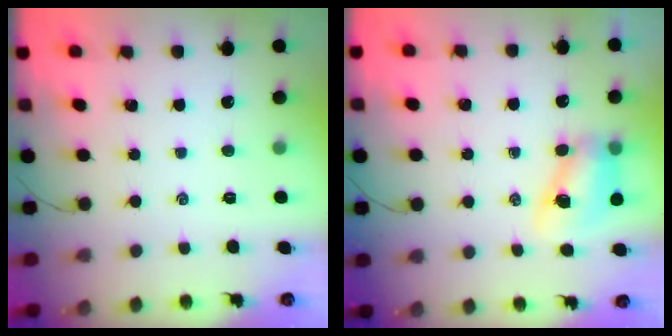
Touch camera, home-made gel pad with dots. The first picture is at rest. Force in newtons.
{"total": 8.2, "press": 8.1, "slide": 1.0}